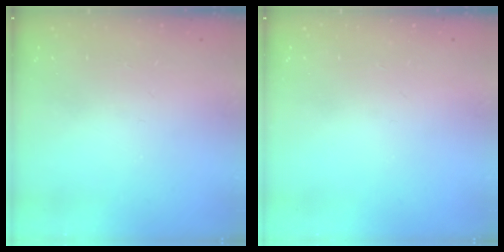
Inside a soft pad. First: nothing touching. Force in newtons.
{"total": 0.0}